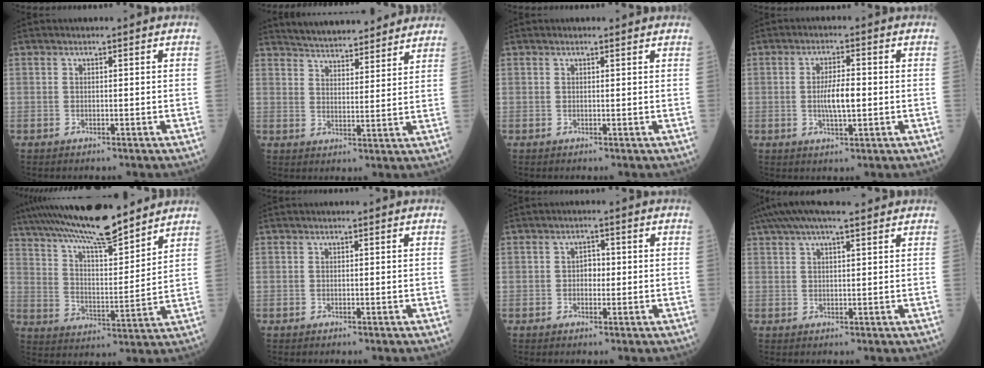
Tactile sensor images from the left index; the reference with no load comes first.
{"total": 16.2, "force": [14.9, 3.1, 5.7], "torque": [-0.078, 0.014, 0.209]}
{"total": 1.5, "force": [1.4, 0.5, 0.4], "torque": [-0.015, 0.010, 0.018]}
{"total": 4.8, "force": [-0.4, 1.3, 4.6], "torque": [-0.094, -0.002, -0.006]}
{"total": 19.1, "force": [16.0, 2.7, 10.0], "torque": [-0.183, 0.018, 0.271]}
{"total": 0.0}
{"total": 2.1, "force": [-0.1, 1.5, 1.5], "torque": [-0.026, 0.005, -0.001]}
{"total": 10.8, "force": [8.6, 2.1, 6.3], "torque": [-0.112, 0.050, 0.140]}